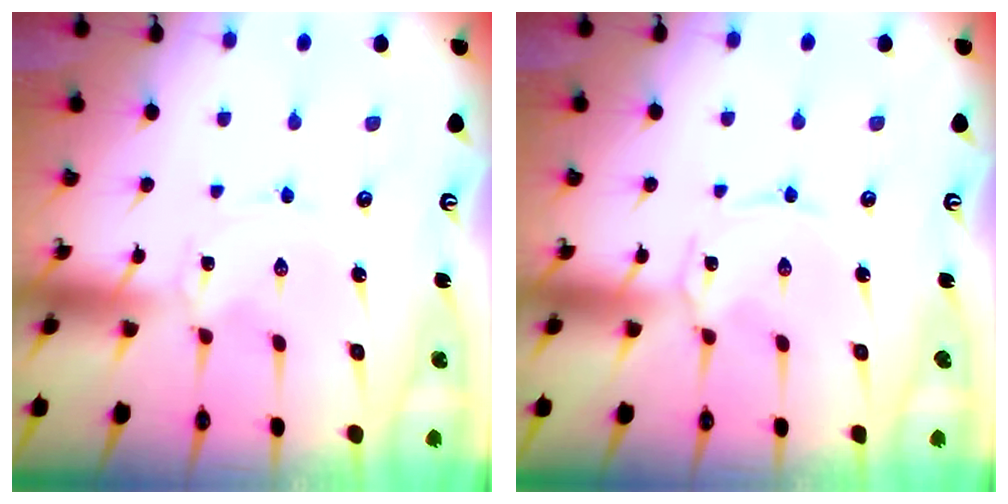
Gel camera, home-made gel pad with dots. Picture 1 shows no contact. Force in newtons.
{"total": 1.4, "press": 1.4, "slide": 0.2}